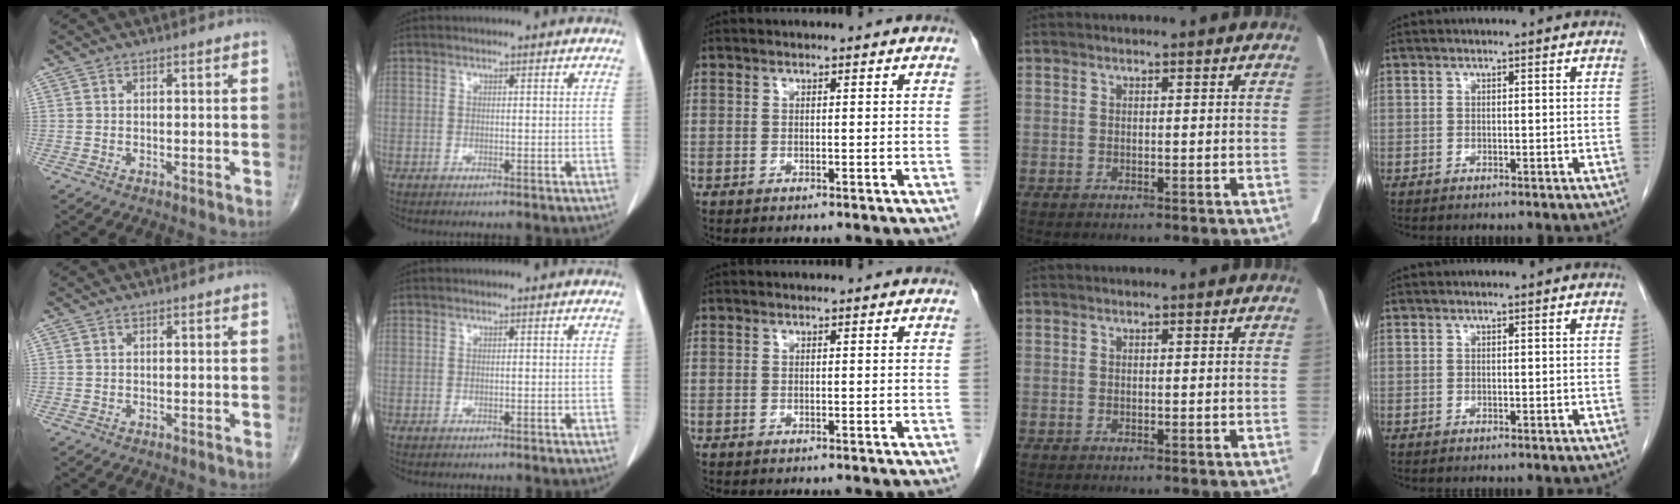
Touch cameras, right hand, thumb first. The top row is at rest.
{}